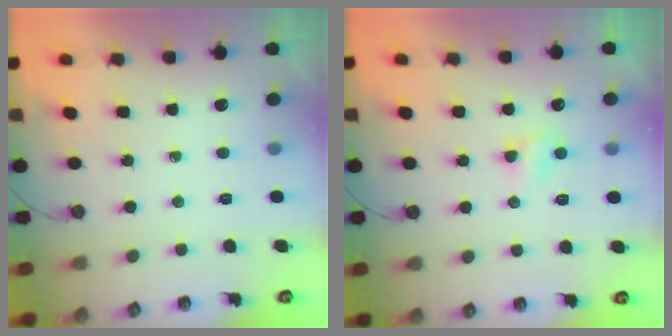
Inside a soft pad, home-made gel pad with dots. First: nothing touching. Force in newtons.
{"total": 3.2, "press": 3.1, "slide": 0.5}